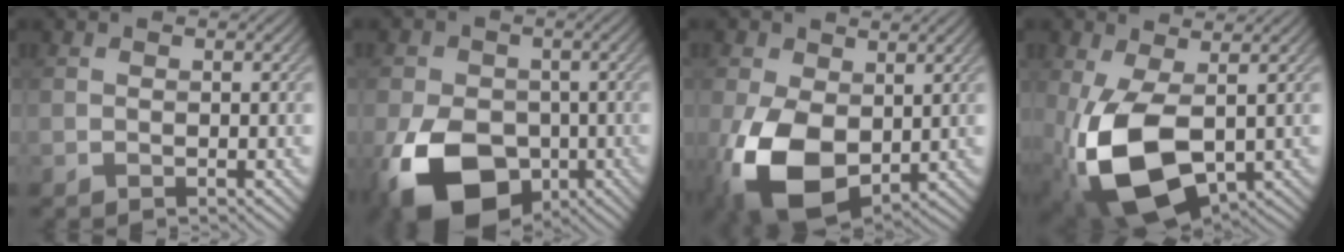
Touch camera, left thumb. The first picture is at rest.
{"total": 13.5, "force": [-5.1, 9.3, 8.3], "torque": [-0.173, -0.036, -0.095]}
{"total": 12.1, "force": [-1.6, 7.8, 9.1], "torque": [-0.227, -0.024, -0.028]}
{"total": 12.5, "force": [-2.2, 7.0, 10.1], "torque": [-0.237, -0.034, -0.027]}